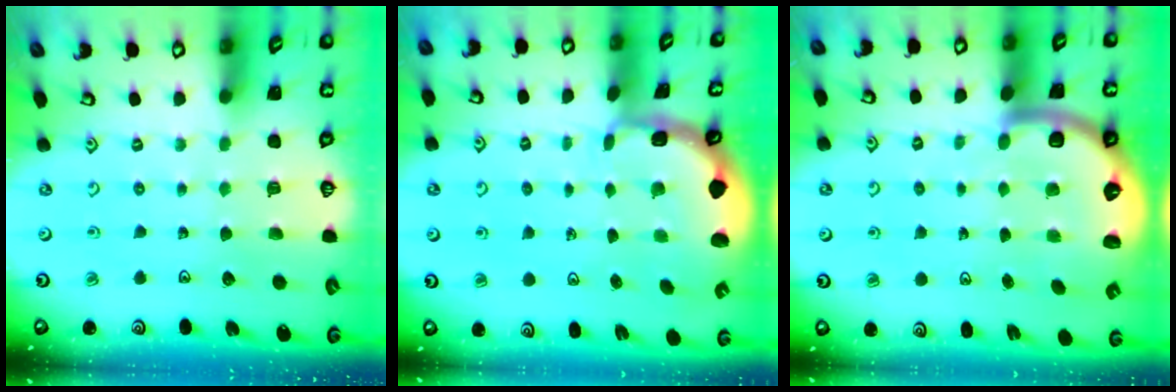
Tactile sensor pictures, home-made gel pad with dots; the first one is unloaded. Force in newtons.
{"total": 1.7, "press": 1.5, "slide": 0.7}
{"total": 7.1, "press": 6.7, "slide": 2.2}